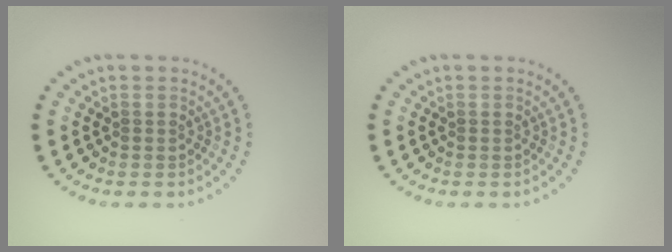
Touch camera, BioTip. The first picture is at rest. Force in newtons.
{"total": 0.0}